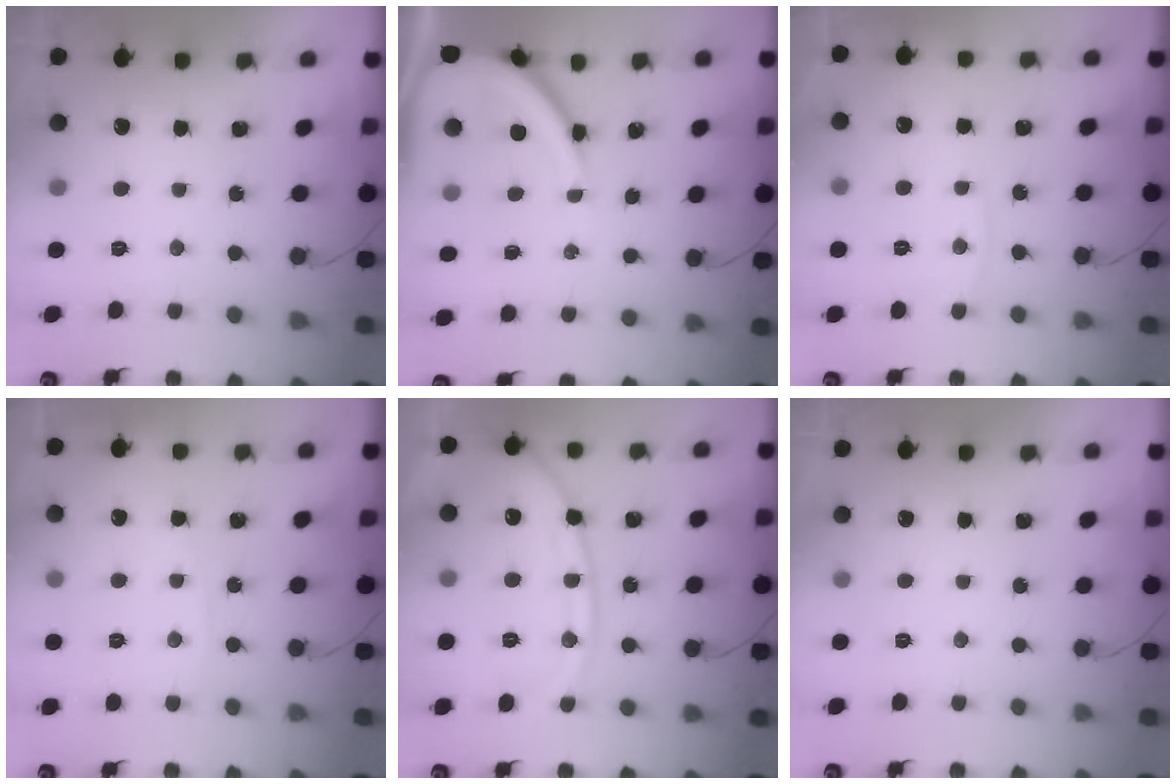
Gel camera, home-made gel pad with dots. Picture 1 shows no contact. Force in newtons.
{"total": 12.6, "press": 12.5, "slide": 1.2}
{"total": 4.5, "press": 4.4, "slide": 0.5}
{"total": 2.6, "press": 2.6, "slide": 0.2}
{"total": 13.9, "press": 13.8, "slide": 1.5}
{"total": 0.0}